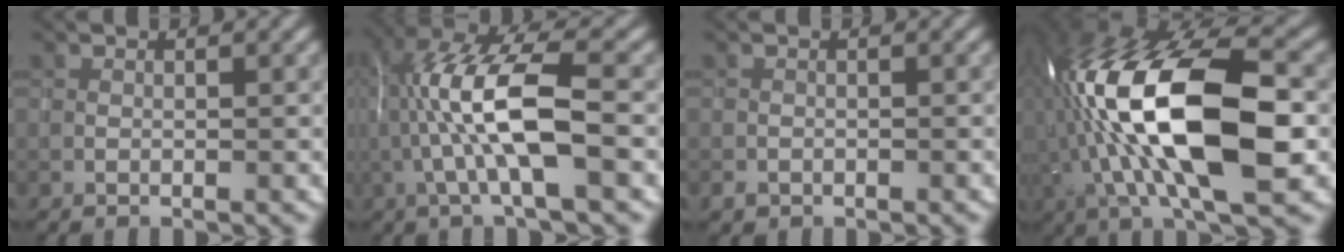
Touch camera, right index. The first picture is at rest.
{"total": 8.6, "force": [-0.8, 2.2, 8.3], "torque": [-0.176, 0.014, -0.013]}
{"total": 0.9, "force": [-0.6, 0.6, 0.0], "torque": [0.001, -0.001, -0.011]}
{"total": 15.8, "force": [-1.0, 6.3, 14.5], "torque": [-0.271, 0.019, -0.025]}